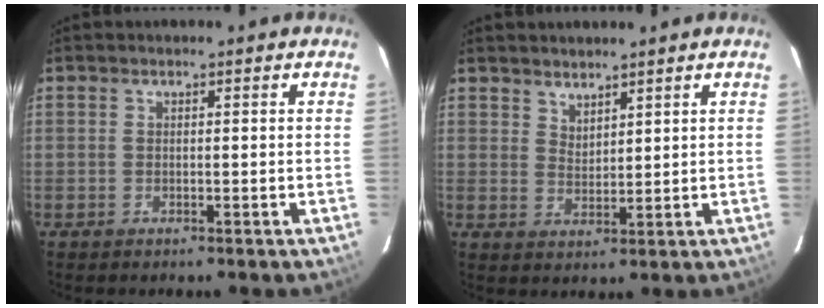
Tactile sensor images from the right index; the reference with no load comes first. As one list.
[{"total": 3.1, "force": [2.8, 1.2, 0.7], "torque": [-0.007, 0.002, 0.052]}]